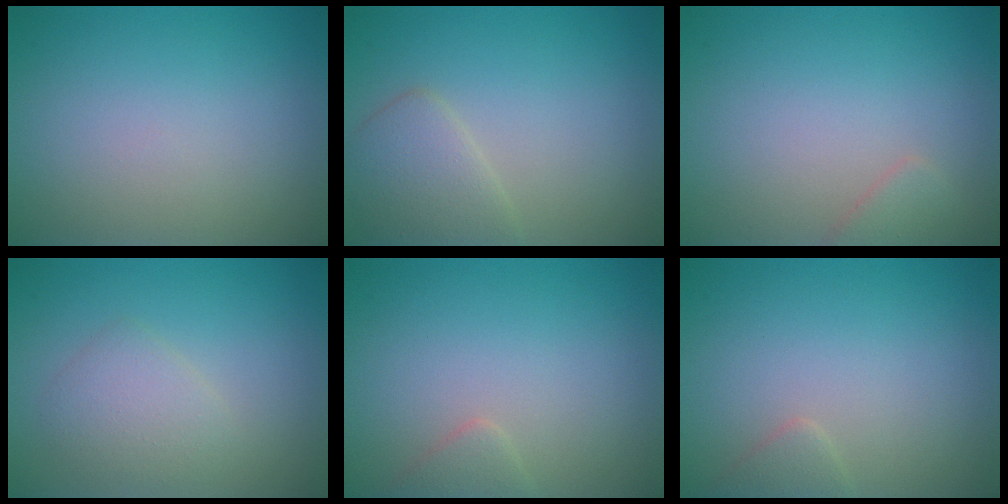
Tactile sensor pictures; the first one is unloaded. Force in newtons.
{"total": 2.9, "press": 2.9, "slide": 0.1}
{"total": 1.3, "press": 1.3, "slide": 0.1}
{"total": 2.4, "press": 2.4, "slide": 0.0}
{"total": 1.2, "press": 1.2, "slide": 0.1}
{"total": 1.0, "press": 1.0, "slide": 0.1}